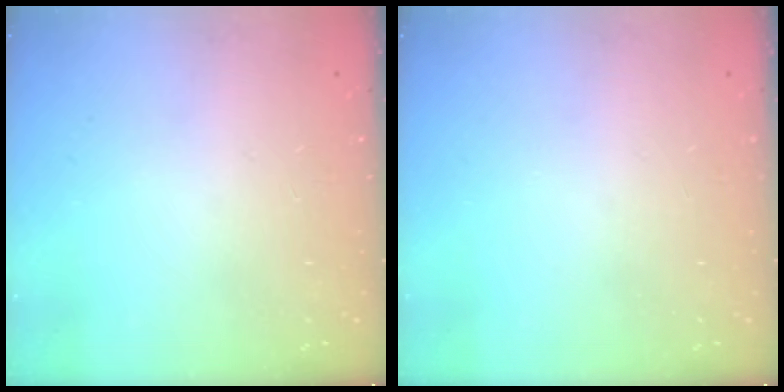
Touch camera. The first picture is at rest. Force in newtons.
{"total": 0.0}